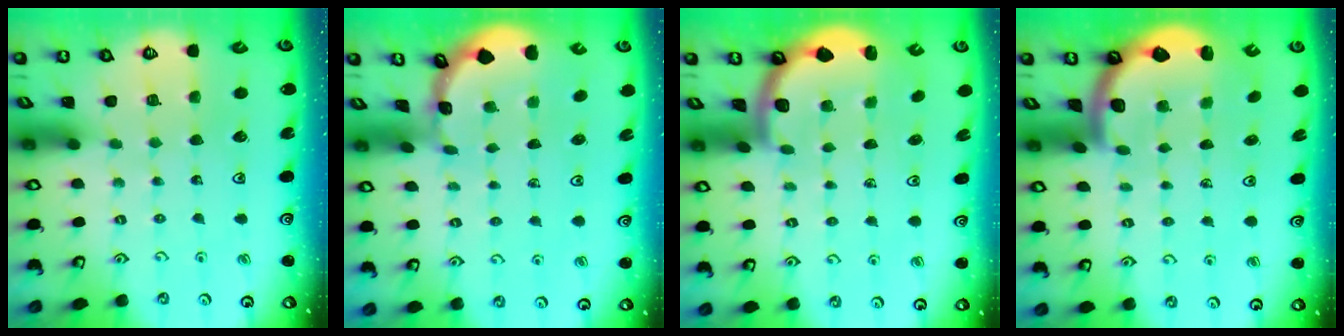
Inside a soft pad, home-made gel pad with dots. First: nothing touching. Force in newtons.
{"total": 0.7, "press": 0.7, "slide": 0.1}
{"total": 1.6, "press": 1.6, "slide": 0.1}
{"total": 2.3, "press": 2.3, "slide": 0.4}